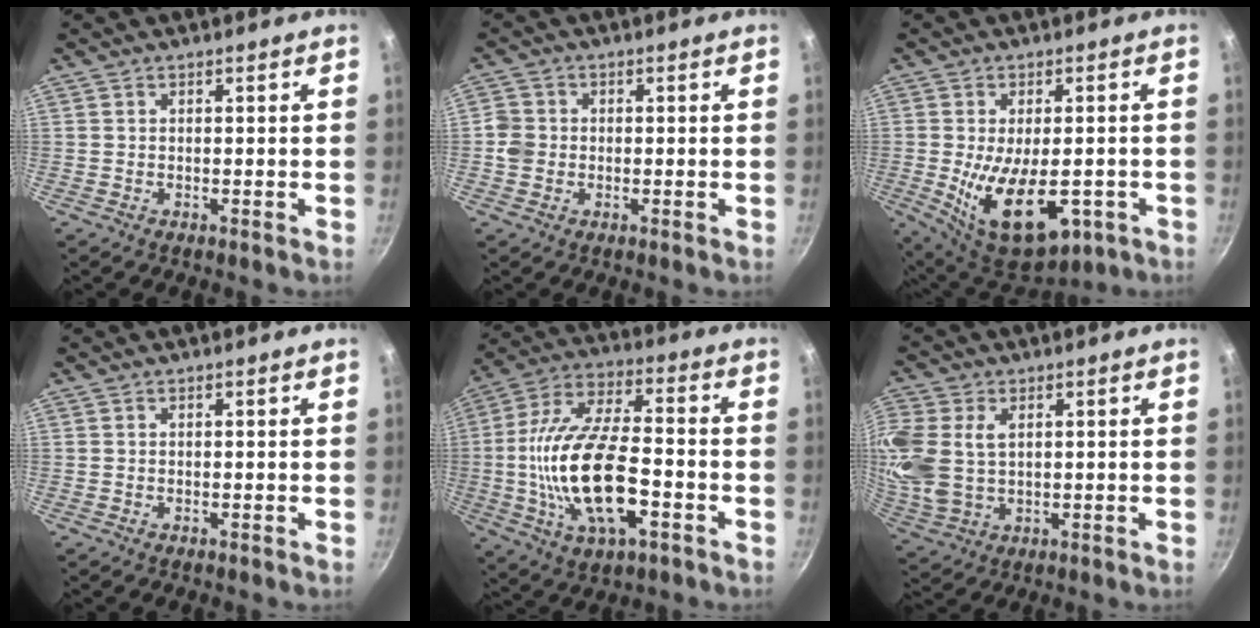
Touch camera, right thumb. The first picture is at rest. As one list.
[{"total": 3.5, "force": [-0.6, 3.2, 1.3], "torque": [-0.012, 0.013, -0.016]}, {"total": 16.3, "force": [-4.3, 8.3, 13.3], "torque": [-0.186, -0.011, -0.046]}, {"total": 0.0}, {"total": 20.9, "force": [-4.6, 9.4, 18.1], "torque": [-0.341, 0.025, -0.086]}, {"total": 12.9, "force": [2.5, 9.1, 8.8], "torque": [-0.203, -0.002, 0.057]}]